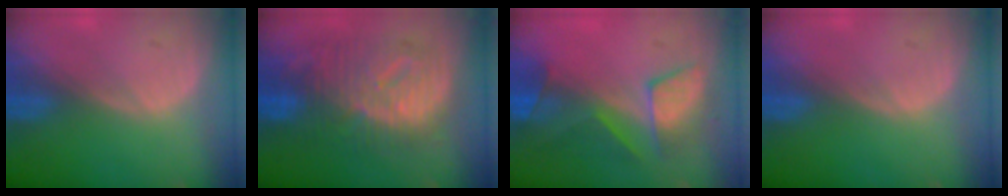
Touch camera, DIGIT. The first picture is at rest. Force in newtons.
{"total": 12.0, "press": 11.9, "slide": 1.3}
{"total": 8.0, "press": 7.7, "slide": 2.2}
{"total": 0.0}